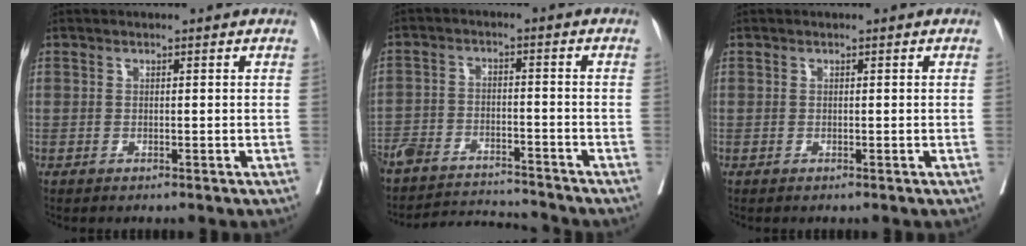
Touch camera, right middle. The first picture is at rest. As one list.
[{"total": 11.6, "force": [-11.4, 0.9, 1.7], "torque": [-0.030, 0.014, -0.180]}, {"total": 0.0}]